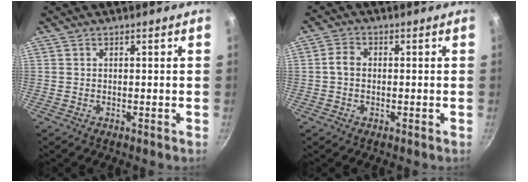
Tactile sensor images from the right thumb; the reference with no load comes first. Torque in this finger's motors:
{"motor_torque": [0.88, 1.06, 0.26, -0.96, 0.01]}